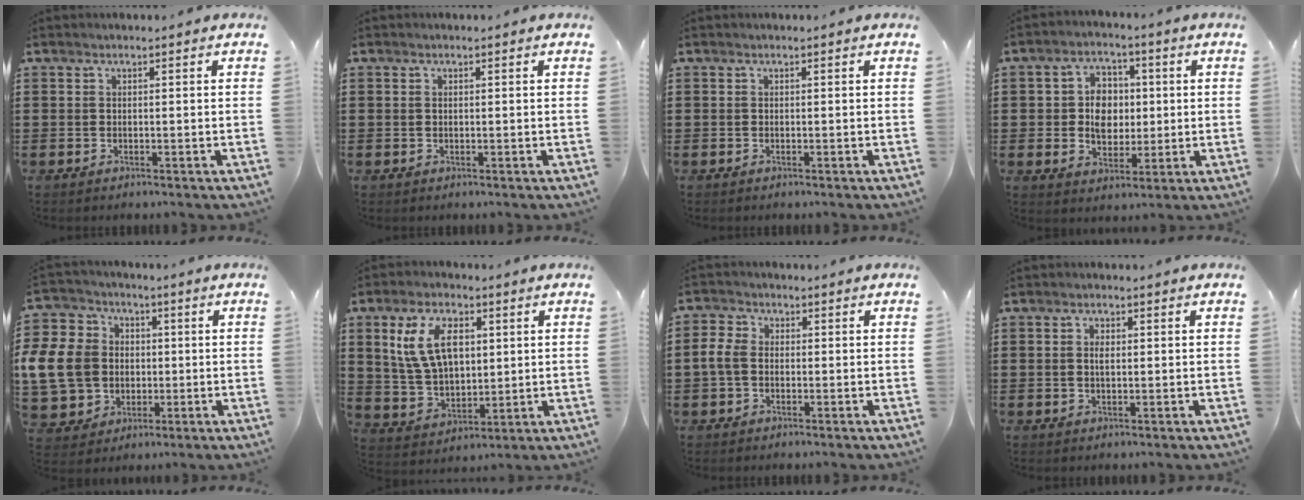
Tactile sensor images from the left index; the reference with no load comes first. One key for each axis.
{"total": 0.5, "fx": 0.1, "fy": 0.3, "fz": 0.4, "tx": -0.010, "ty": 0.000, "tz": 0.003}
{"total": 0.0}
{"total": 6.4, "fx": 0.5, "fy": 5.2, "fz": 3.6, "tx": -0.070, "ty": 0.011, "tz": 0.003}
{"total": 11.4, "fx": -0.2, "fy": 10.1, "fz": 5.4, "tx": -0.175, "ty": 0.016, "tz": -0.003}
{"total": 9.9, "fx": 3.7, "fy": 5.8, "fz": 7.1, "tx": -0.159, "ty": 0.011, "tz": 0.065}
{"total": 3.0, "fx": -0.7, "fy": 2.2, "fz": 2.0, "tx": -0.053, "ty": 0.002, "tz": -0.017}
{"total": 1.6, "fx": 0.3, "fy": 0.8, "fz": 1.3, "tx": -0.029, "ty": 0.005, "tz": 0.005}